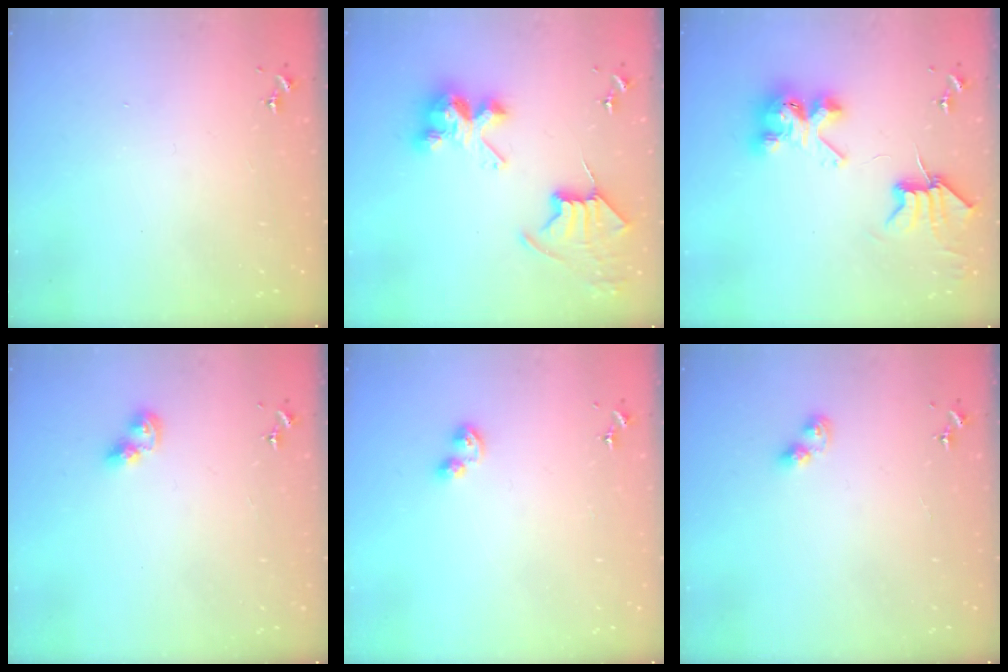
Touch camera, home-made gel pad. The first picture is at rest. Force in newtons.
{"total": 10.9, "press": 10.8, "slide": 1.3}
{"total": 9.7, "press": 9.6, "slide": 0.7}
{"total": 5.7, "press": 5.7, "slide": 0.4}
{"total": 4.6, "press": 4.5, "slide": 0.9}
{"total": 4.2, "press": 4.2, "slide": 0.5}